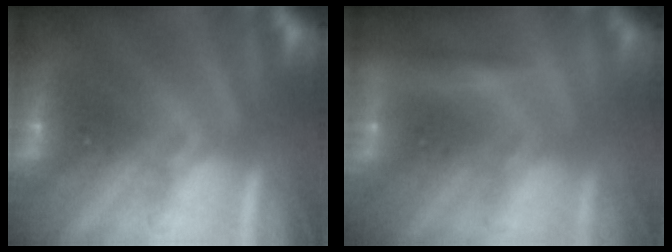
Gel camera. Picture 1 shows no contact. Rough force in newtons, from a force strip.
{"total": 2.1}